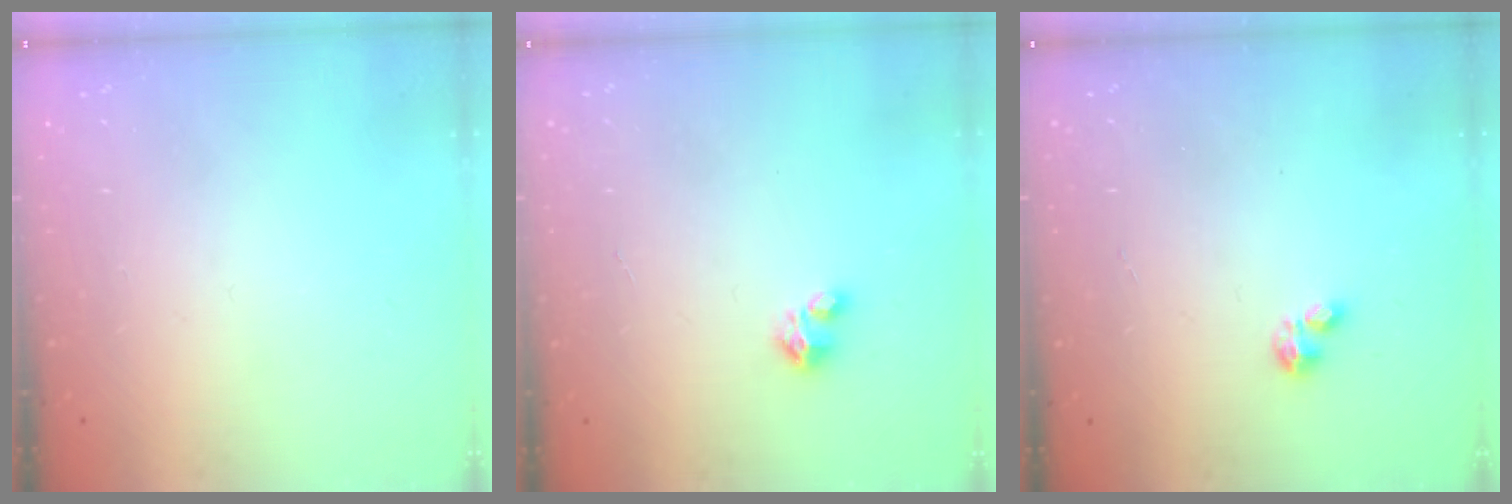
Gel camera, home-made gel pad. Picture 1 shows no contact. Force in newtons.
{"total": 1.6, "press": 1.6, "slide": 0.1}
{"total": 0.7, "press": 0.6, "slide": 0.2}